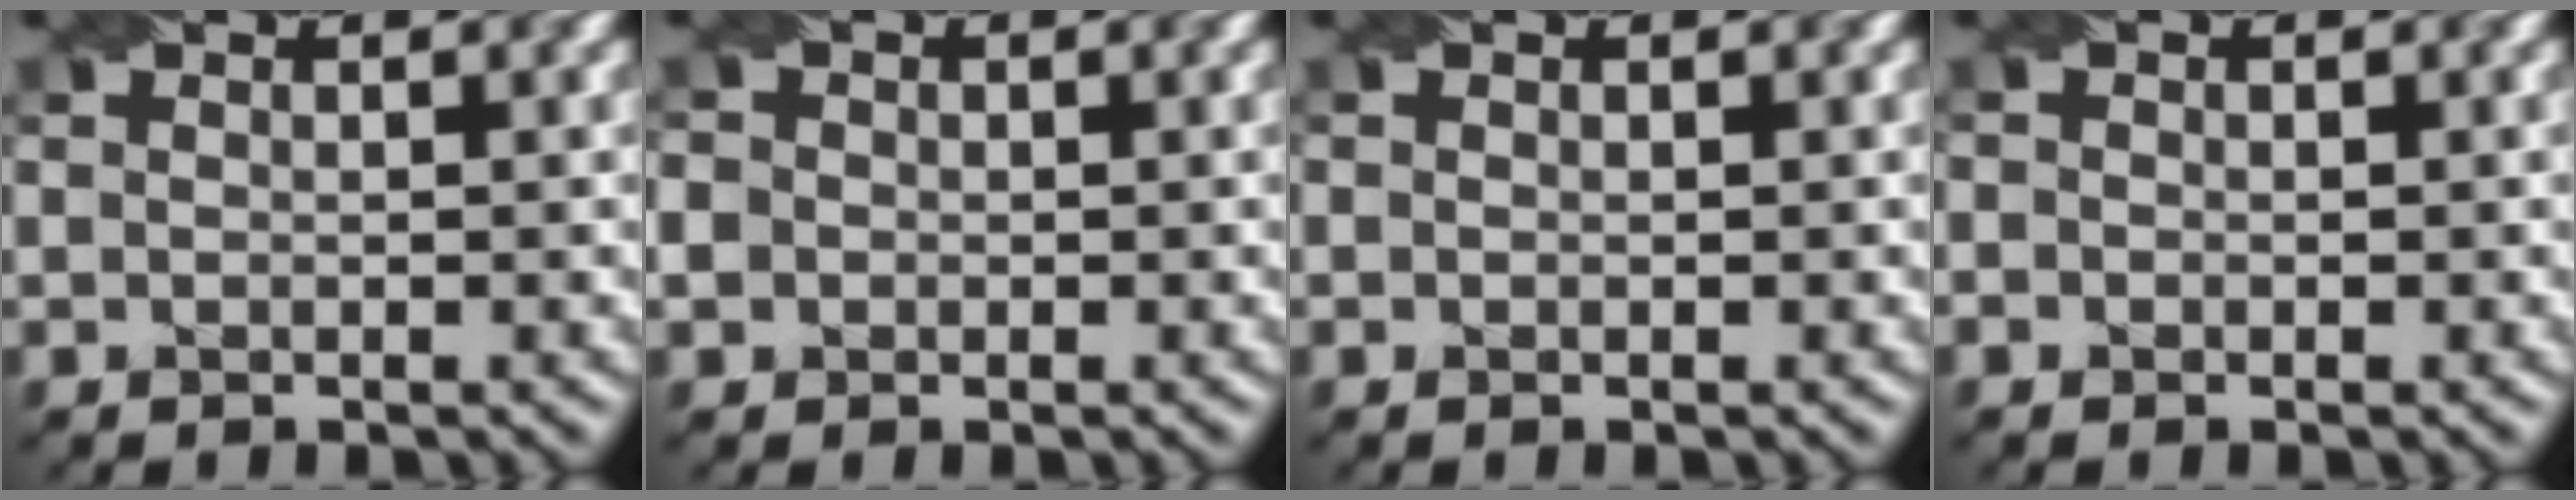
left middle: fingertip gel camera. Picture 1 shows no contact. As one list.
[{"total": 4.0, "force": [-0.4, 3.8, 1.2], "torque": [-0.029, 0.024, -0.031]}, {"total": 0.0}, {"total": 0.6, "force": [-0.2, 0.6, 0.1], "torque": [0.006, 0.002, -0.014]}]